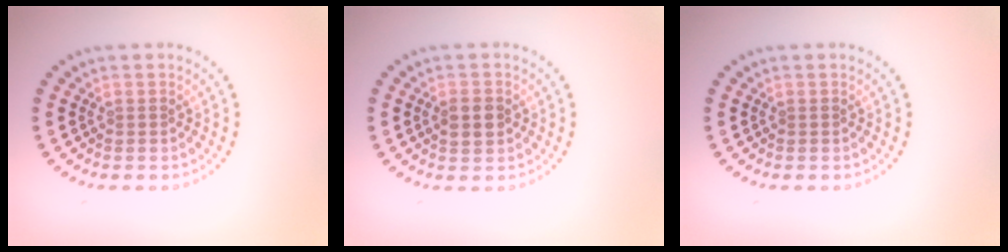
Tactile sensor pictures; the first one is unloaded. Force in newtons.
{"total": 2.4, "press": 2.4, "slide": 0.1}
{"total": 0.0}